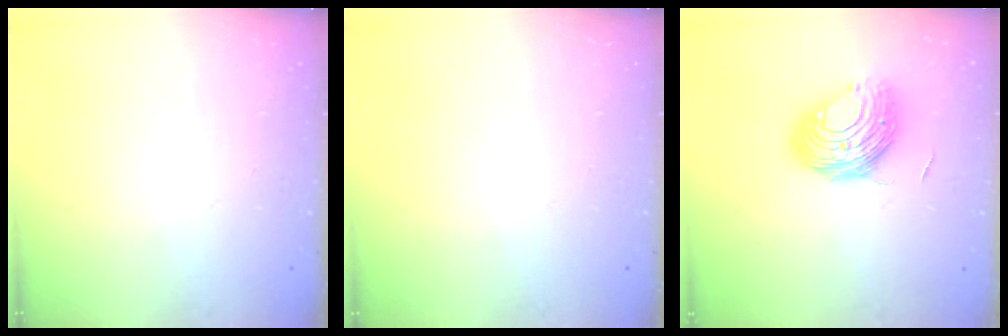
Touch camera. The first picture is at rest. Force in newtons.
{"total": 0.0}
{"total": 10.7, "press": 10.7, "slide": 0.6}